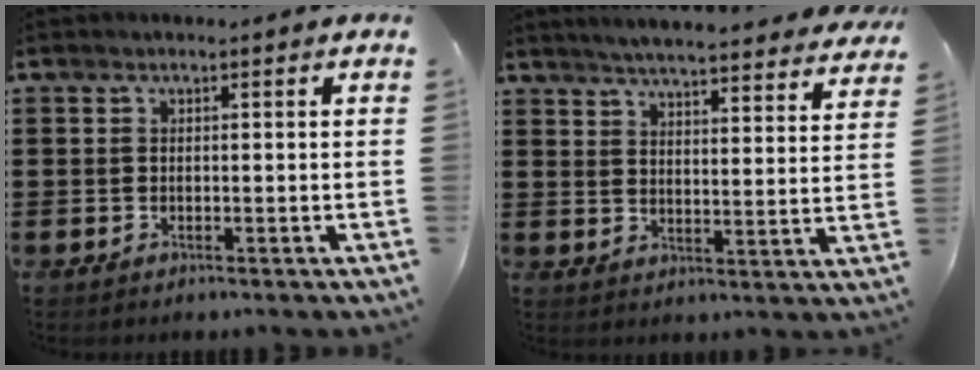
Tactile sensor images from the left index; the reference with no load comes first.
{"total": 4.4, "force": [4.3, -0.3, 0.8], "torque": [-0.037, -0.029, 0.073]}